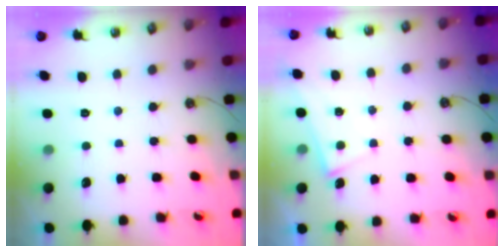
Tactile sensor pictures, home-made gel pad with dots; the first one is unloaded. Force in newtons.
{"total": 1.8, "press": 1.8, "slide": 0.3}